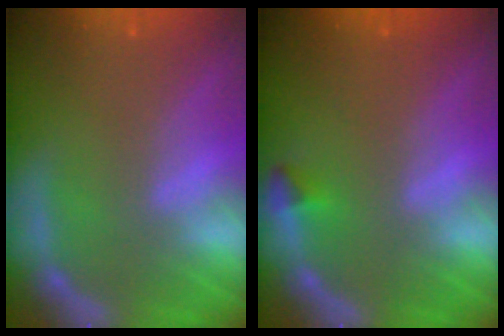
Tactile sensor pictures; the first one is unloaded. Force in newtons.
{"total": 0.9}